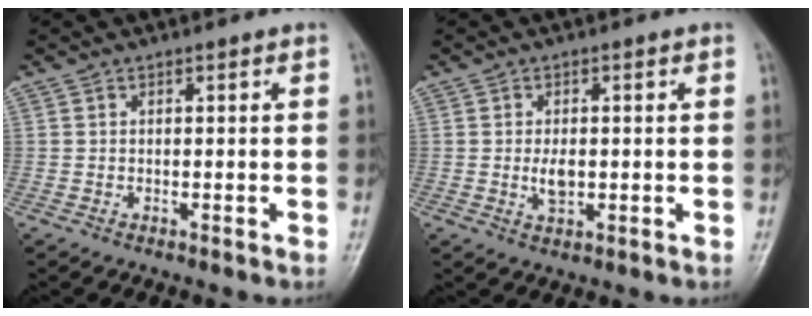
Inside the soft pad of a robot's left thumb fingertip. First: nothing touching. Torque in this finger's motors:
{"motor_torque": [0.33, 0.33, 0.36, -0.16, 0.00]}